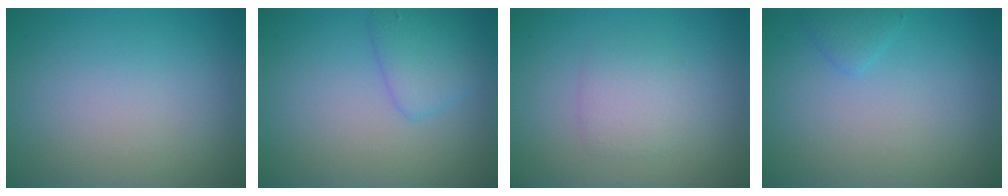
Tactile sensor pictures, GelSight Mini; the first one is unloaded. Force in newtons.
{"total": 2.4, "press": 2.4, "slide": 0.1}
{"total": 1.9, "press": 1.9, "slide": 0.1}
{"total": 1.1, "press": 1.1, "slide": 0.1}